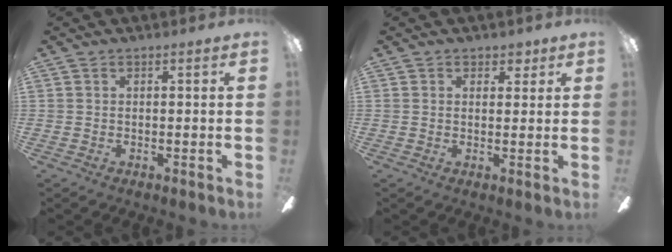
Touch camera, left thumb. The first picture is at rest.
{"total": 2.8, "force": [1.9, 1.8, 0.8], "torque": [-0.004, -0.002, 0.033]}